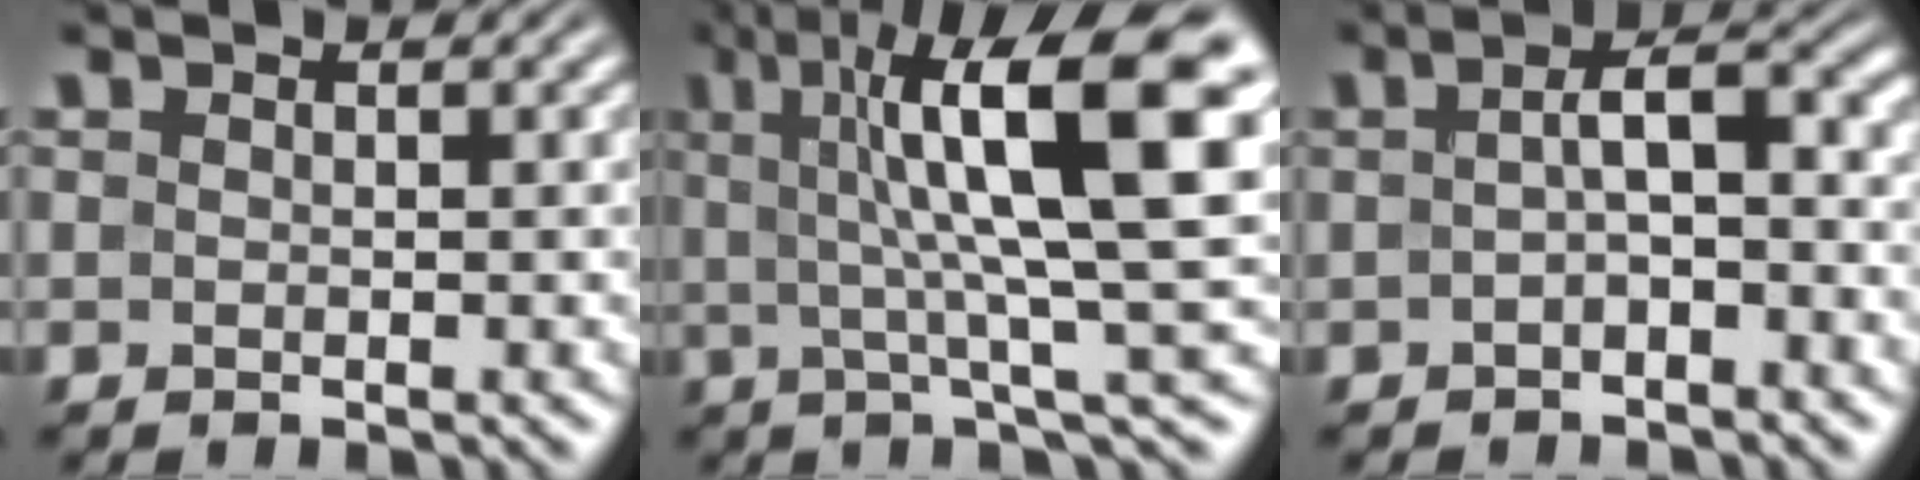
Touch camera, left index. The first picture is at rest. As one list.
[{"total": 12.6, "force": [3.3, 2.8, 11.8], "torque": [-0.166, 0.011, 0.050]}, {"total": 3.7, "force": [-0.4, 1.3, 3.4], "torque": [-0.058, 0.009, -0.010]}]